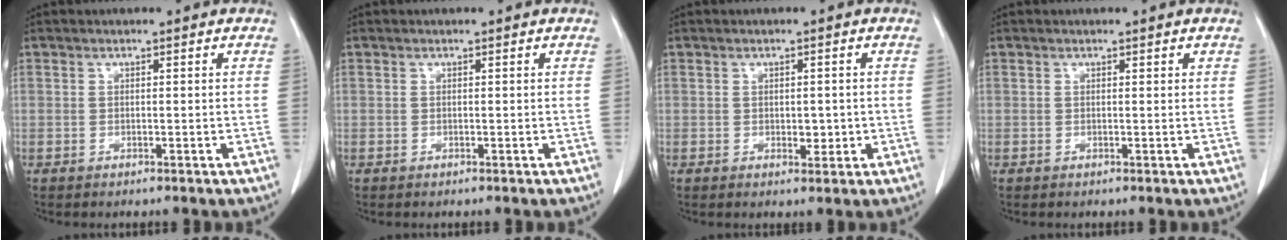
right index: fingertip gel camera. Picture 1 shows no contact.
{"total": 0.0}
{"total": 2.1, "force": [-0.1, 1.3, 1.6], "torque": [-0.019, 0.000, 0.005]}
{"total": 0.0}